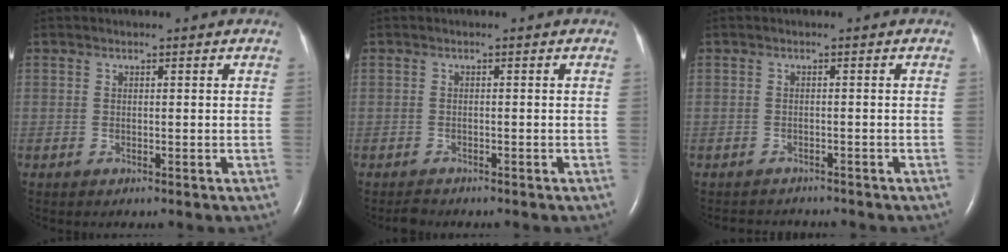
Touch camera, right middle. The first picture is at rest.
{"total": 1.1, "force": [-1.0, 0.2, 0.0], "torque": [-0.007, -0.004, -0.016]}
{"total": 4.1, "force": [-4.0, 1.0, 0.5], "torque": [-0.007, -0.005, -0.054]}